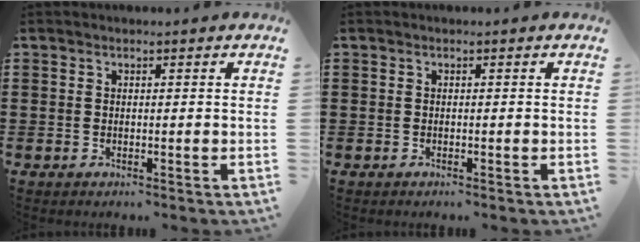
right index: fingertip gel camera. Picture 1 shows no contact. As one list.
[{"total": 0.0}]